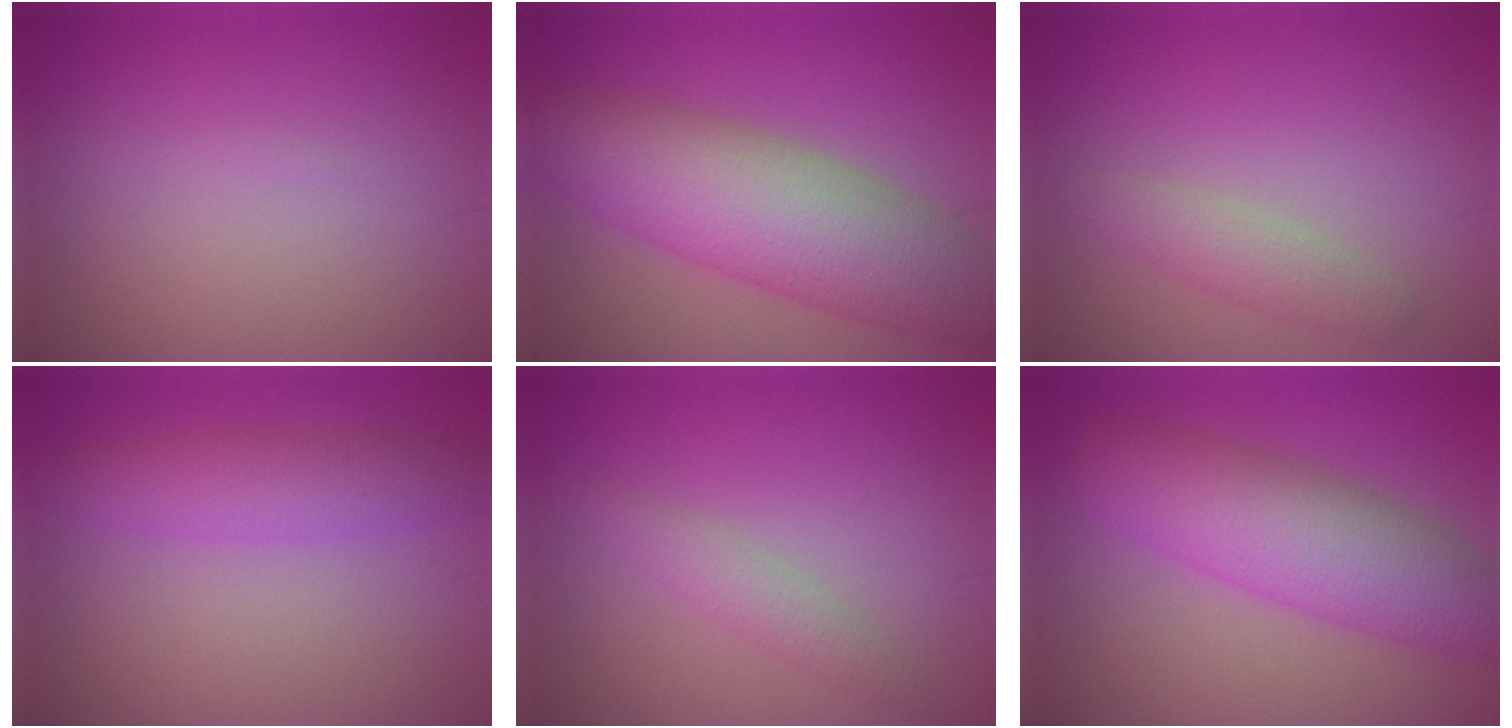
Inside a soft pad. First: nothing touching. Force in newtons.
{"total": 10.5, "press": 10.4, "slide": 0.5}
{"total": 2.4, "press": 2.3, "slide": 0.1}
{"total": 3.8, "press": 3.8, "slide": 0.1}
{"total": 1.9, "press": 1.9, "slide": 0.1}
{"total": 8.1, "press": 8.1, "slide": 0.2}